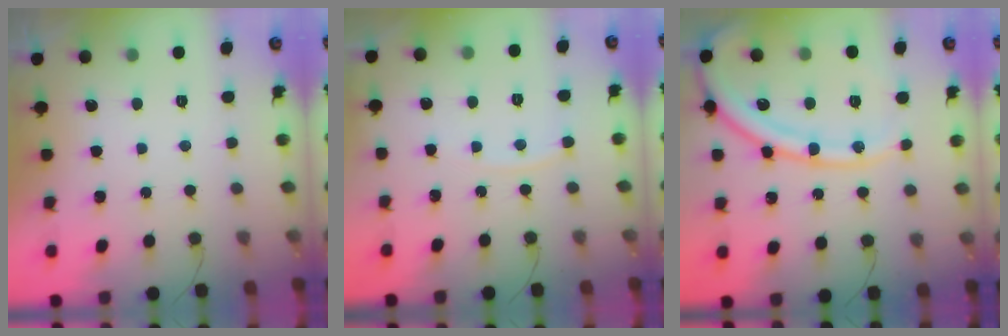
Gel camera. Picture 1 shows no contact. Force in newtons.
{"total": 4.5, "press": 4.5, "slide": 0.7}
{"total": 16.0, "press": 15.8, "slide": 2.1}